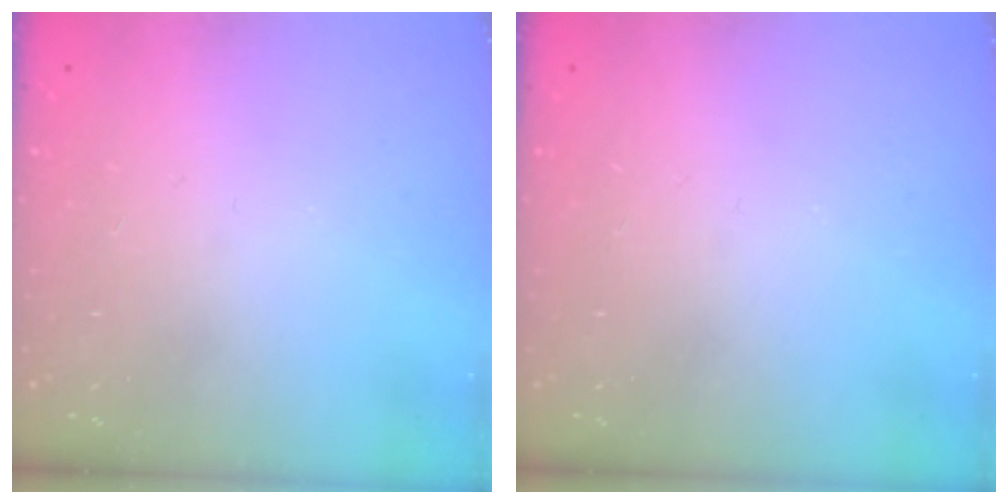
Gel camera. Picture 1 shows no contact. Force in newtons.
{"total": 0.0}